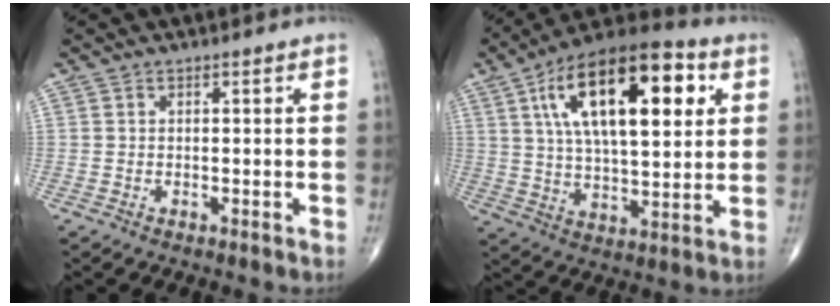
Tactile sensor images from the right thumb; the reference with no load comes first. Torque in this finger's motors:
{"motor_torque": [0.46, 4.55, 1.99, 0.78, 0.55]}